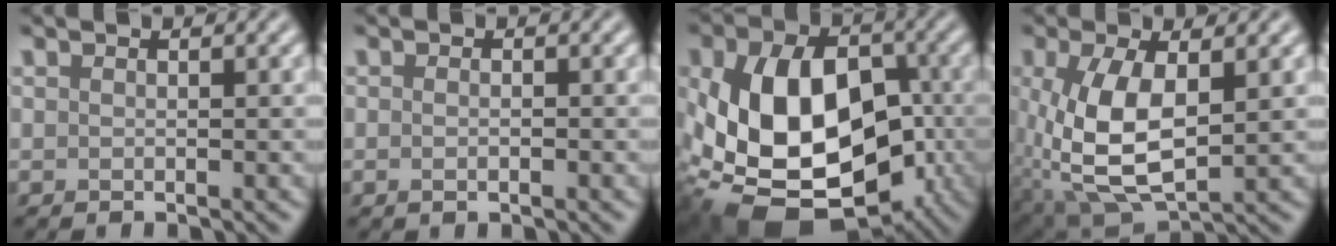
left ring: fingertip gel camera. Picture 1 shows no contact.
{"total": 1.1, "force": [-0.2, 0.5, 1.0], "torque": [-0.011, -0.001, -0.005]}
{"total": 15.3, "force": [-2.8, 10.3, 11.0], "torque": [-0.194, -0.019, -0.050]}
{"total": 8.2, "force": [-0.2, 4.0, 7.1], "torque": [-0.165, -0.005, 0.000]}